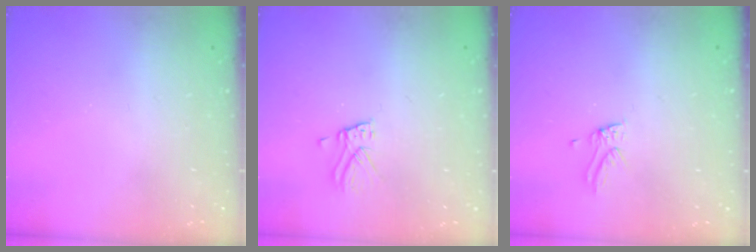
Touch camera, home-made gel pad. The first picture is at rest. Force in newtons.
{"total": 3.7, "press": 3.7, "slide": 0.3}
{"total": 2.0, "press": 2.0, "slide": 0.1}